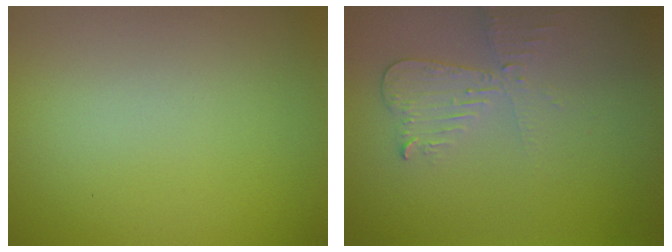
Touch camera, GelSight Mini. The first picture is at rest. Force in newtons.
{"total": 2.4, "press": 2.4, "slide": 0.5}